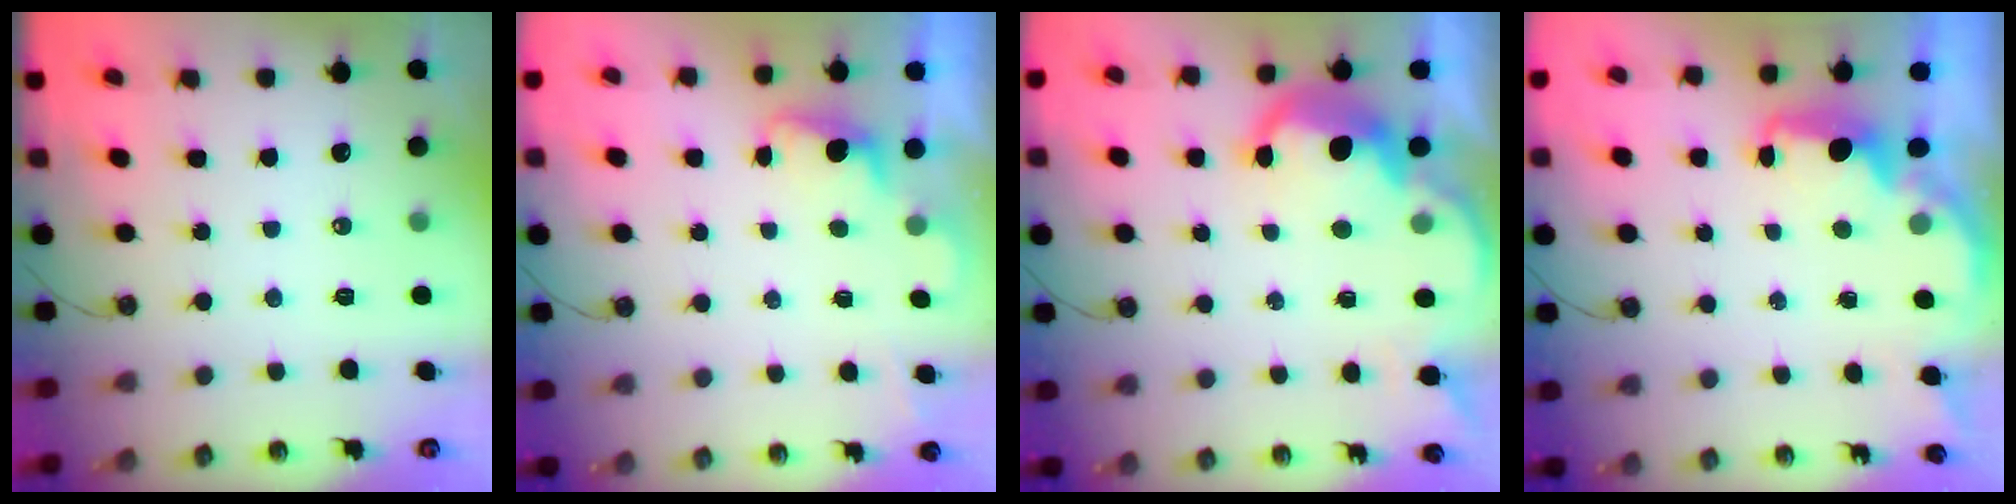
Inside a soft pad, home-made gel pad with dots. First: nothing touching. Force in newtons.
{"total": 0.9, "press": 0.6, "slide": 0.7}
{"total": 10.1, "press": 10.0, "slide": 0.7}
{"total": 2.8, "press": 2.7, "slide": 0.9}